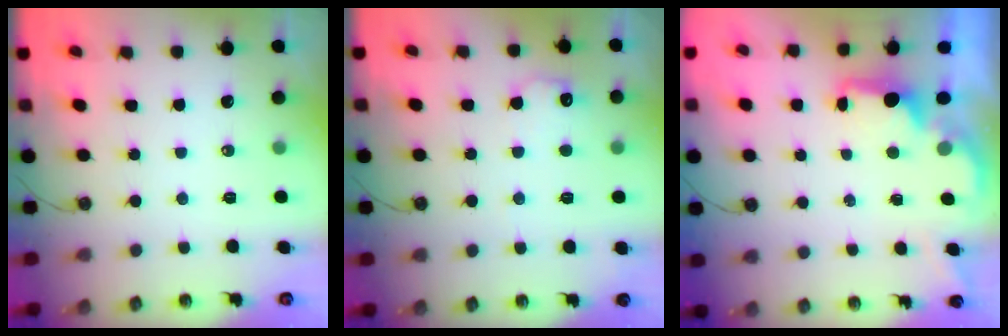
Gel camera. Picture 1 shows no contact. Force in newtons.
{"total": 6.9, "press": 6.9, "slide": 0.4}
{"total": 1.8, "press": 1.6, "slide": 0.8}